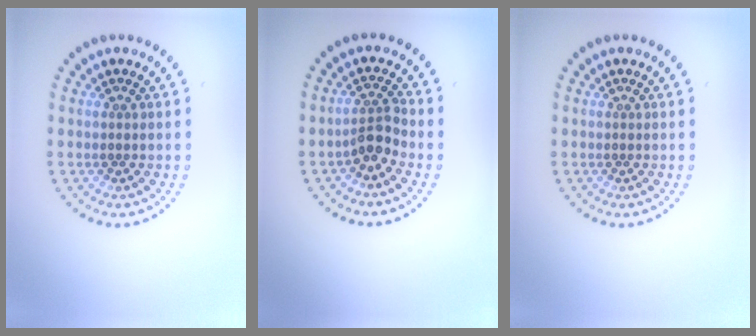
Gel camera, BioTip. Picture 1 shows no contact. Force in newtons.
{"total": 2.5, "press": 1.9, "slide": 1.6}
{"total": 0.0}